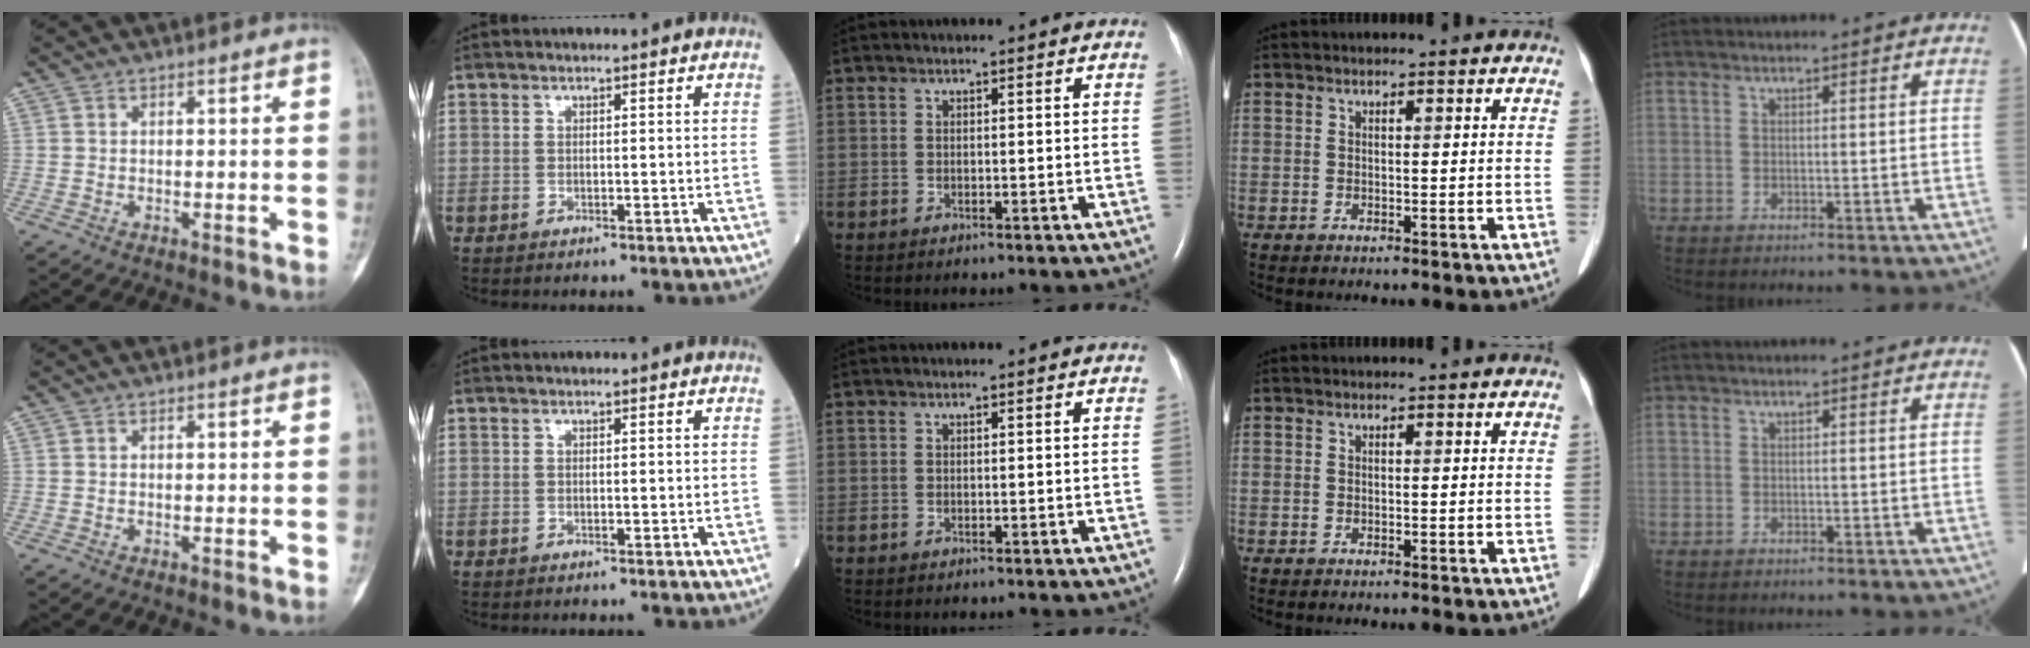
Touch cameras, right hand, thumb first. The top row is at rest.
{}